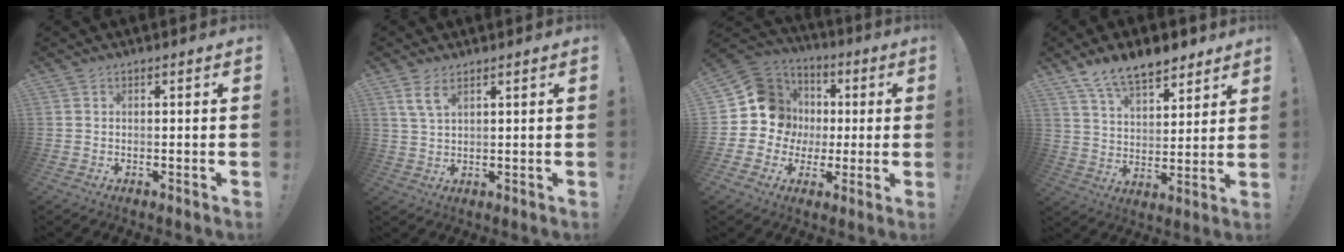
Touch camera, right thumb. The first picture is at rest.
{"total": 4.8, "force": [2.9, 1.7, 3.4], "torque": [-0.053, -0.012, 0.053]}
{"total": 15.1, "force": [2.1, 14.0, 5.3], "torque": [-0.081, -0.002, 0.067]}
{"total": 12.0, "force": [9.3, 5.4, 5.4], "torque": [-0.097, -0.053, 0.173]}